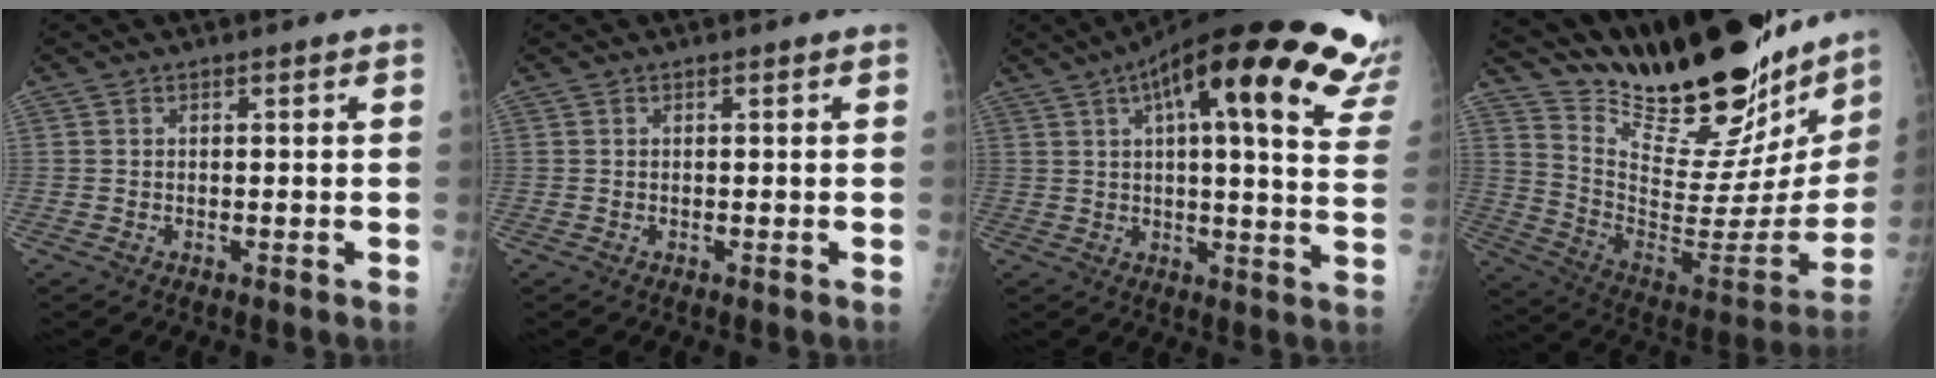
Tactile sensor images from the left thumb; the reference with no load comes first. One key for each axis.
{"total": 0.0}
{"total": 30.7, "fx": 17.0, "fy": 7.3, "fz": 24.4, "tx": -0.268, "ty": 0.008, "tz": 0.219}
{"total": 35.0, "fx": 28.1, "fy": 10.3, "fz": 18.1, "tx": -0.268, "ty": -0.141, "tz": 0.416}